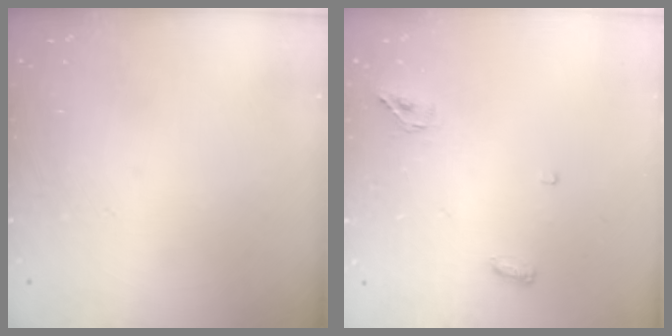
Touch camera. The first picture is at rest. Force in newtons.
{"total": 4.4, "press": 4.3, "slide": 0.9}